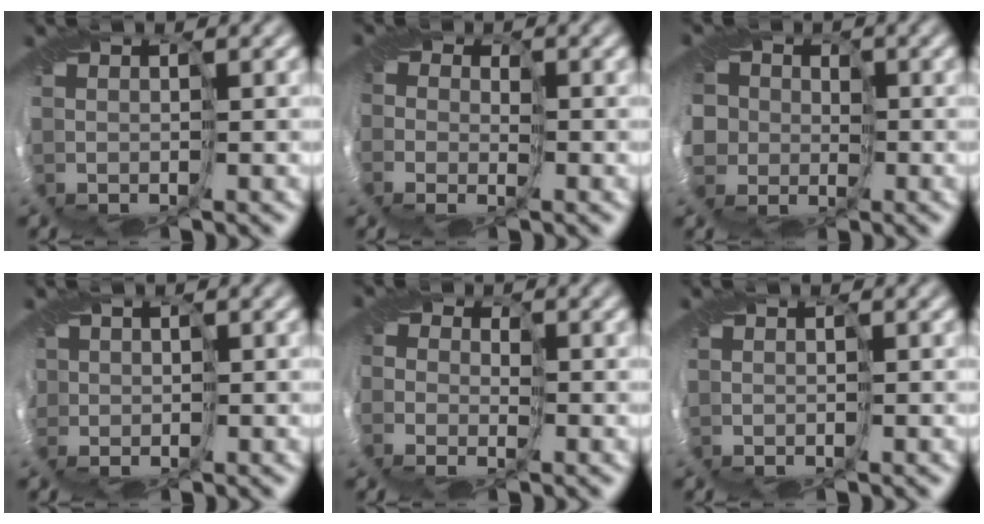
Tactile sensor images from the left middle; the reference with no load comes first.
{"total": 1.7, "force": [-0.9, 1.4, -0.4], "torque": [0.021, -0.013, -0.024]}
{"total": 6.0, "force": [0.1, 5.5, 2.2], "torque": [-0.049, 0.005, -0.050]}
{"total": 1.1, "force": [0.0, 1.1, 0.0], "torque": [0.003, -0.007, -0.009]}
{"total": 2.2, "force": [-0.7, 2.0, 0.1], "torque": [0.018, -0.009, -0.030]}
{"total": 0.0}